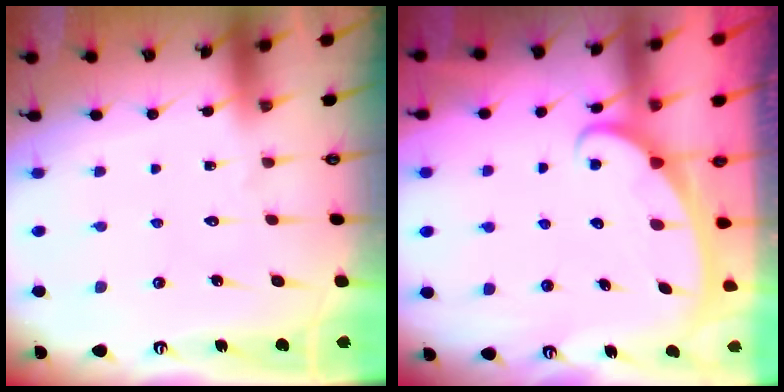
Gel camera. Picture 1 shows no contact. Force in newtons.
{"total": 2.5, "press": 2.4, "slide": 0.4}